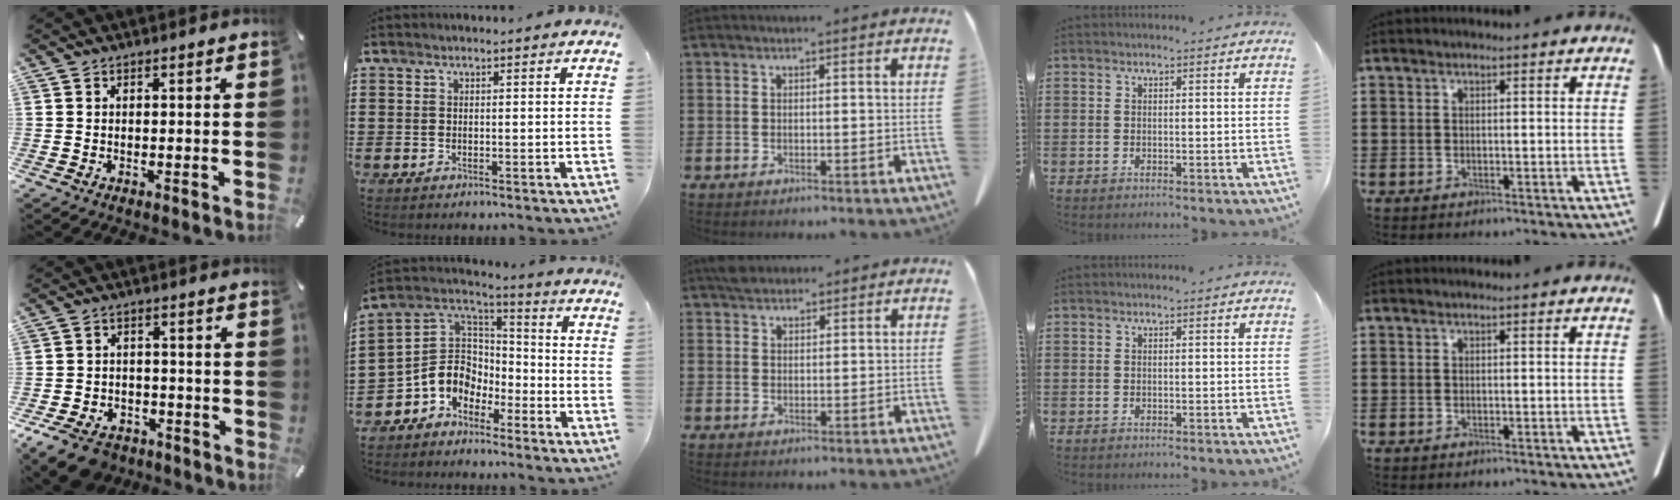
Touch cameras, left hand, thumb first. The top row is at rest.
{"thumb": {"total": 9.0, "force": [-6.4, 5.1, 3.7], "torque": [-0.074, 0.037, -0.120]}, "index": {"total": 7.5, "force": [-3.6, 6.3, 1.8], "torque": [-0.068, 0.005, -0.074]}, "middle": {"total": 2.3, "force": [2.0, 0.9, 0.5], "torque": [-0.016, 0.005, 0.040]}}